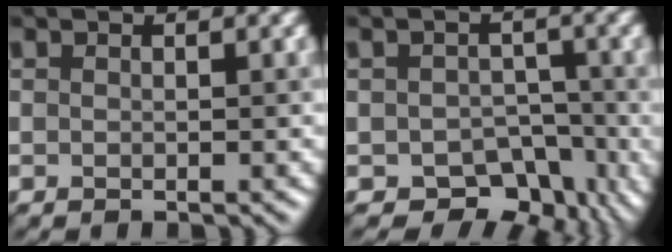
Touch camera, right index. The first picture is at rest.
{"total": 4.7, "force": [-2.2, 3.6, 2.1], "torque": [-0.013, -0.008, -0.031]}